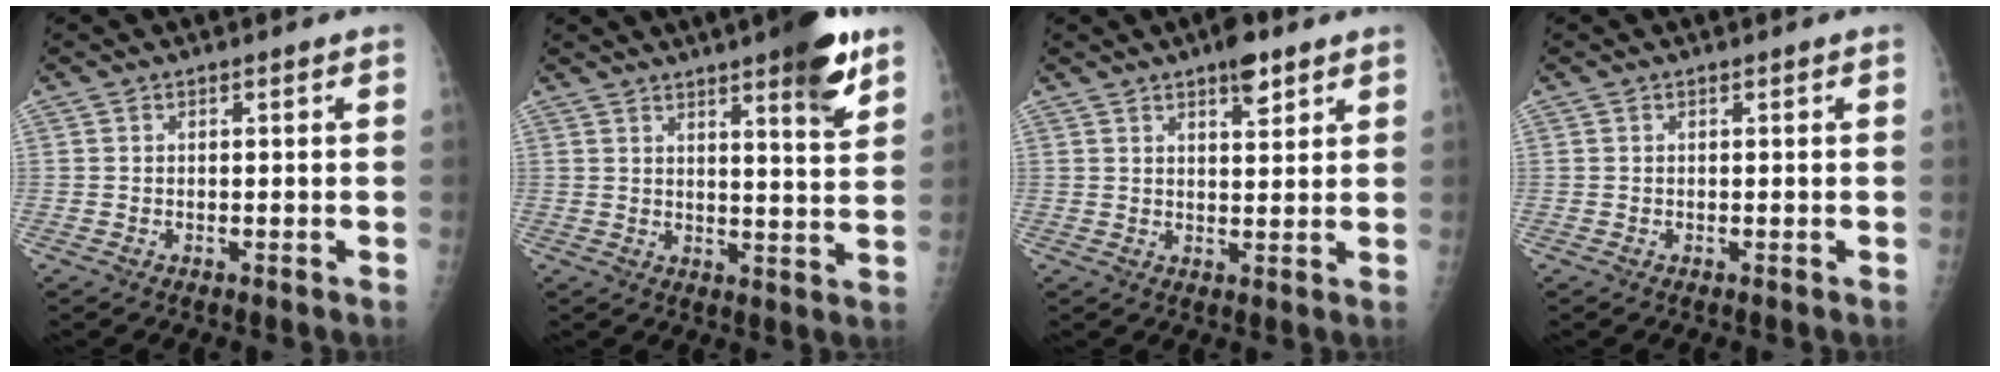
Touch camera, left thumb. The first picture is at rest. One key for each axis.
{"total": 10.6, "fx": 6.5, "fy": 1.7, "fz": 8.2, "tx": -0.097, "ty": -0.035, "tz": 0.085}
{"total": 5.2, "fx": 3.4, "fy": 1.9, "fz": 3.5, "tx": -0.040, "ty": -0.018, "tz": 0.048}
{"total": 0.0}